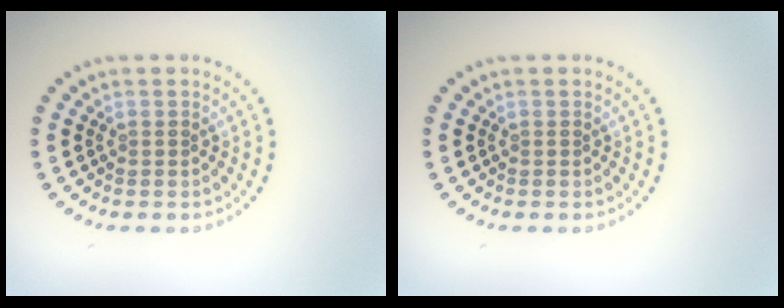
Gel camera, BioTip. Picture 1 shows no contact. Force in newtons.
{"total": 0.0}